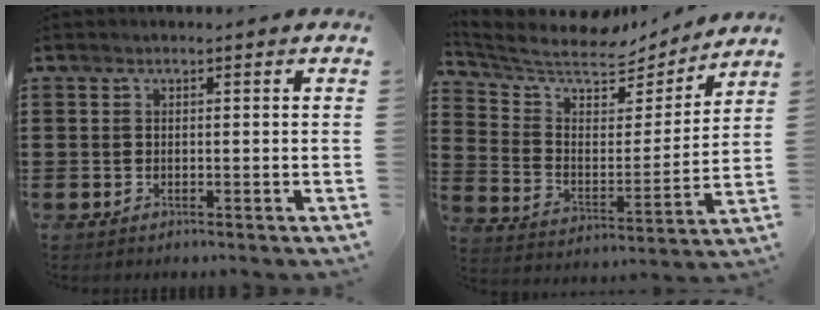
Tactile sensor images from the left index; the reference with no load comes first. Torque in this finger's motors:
{"motor_torque": [2.14, 0.00, 0.51, 0.21]}